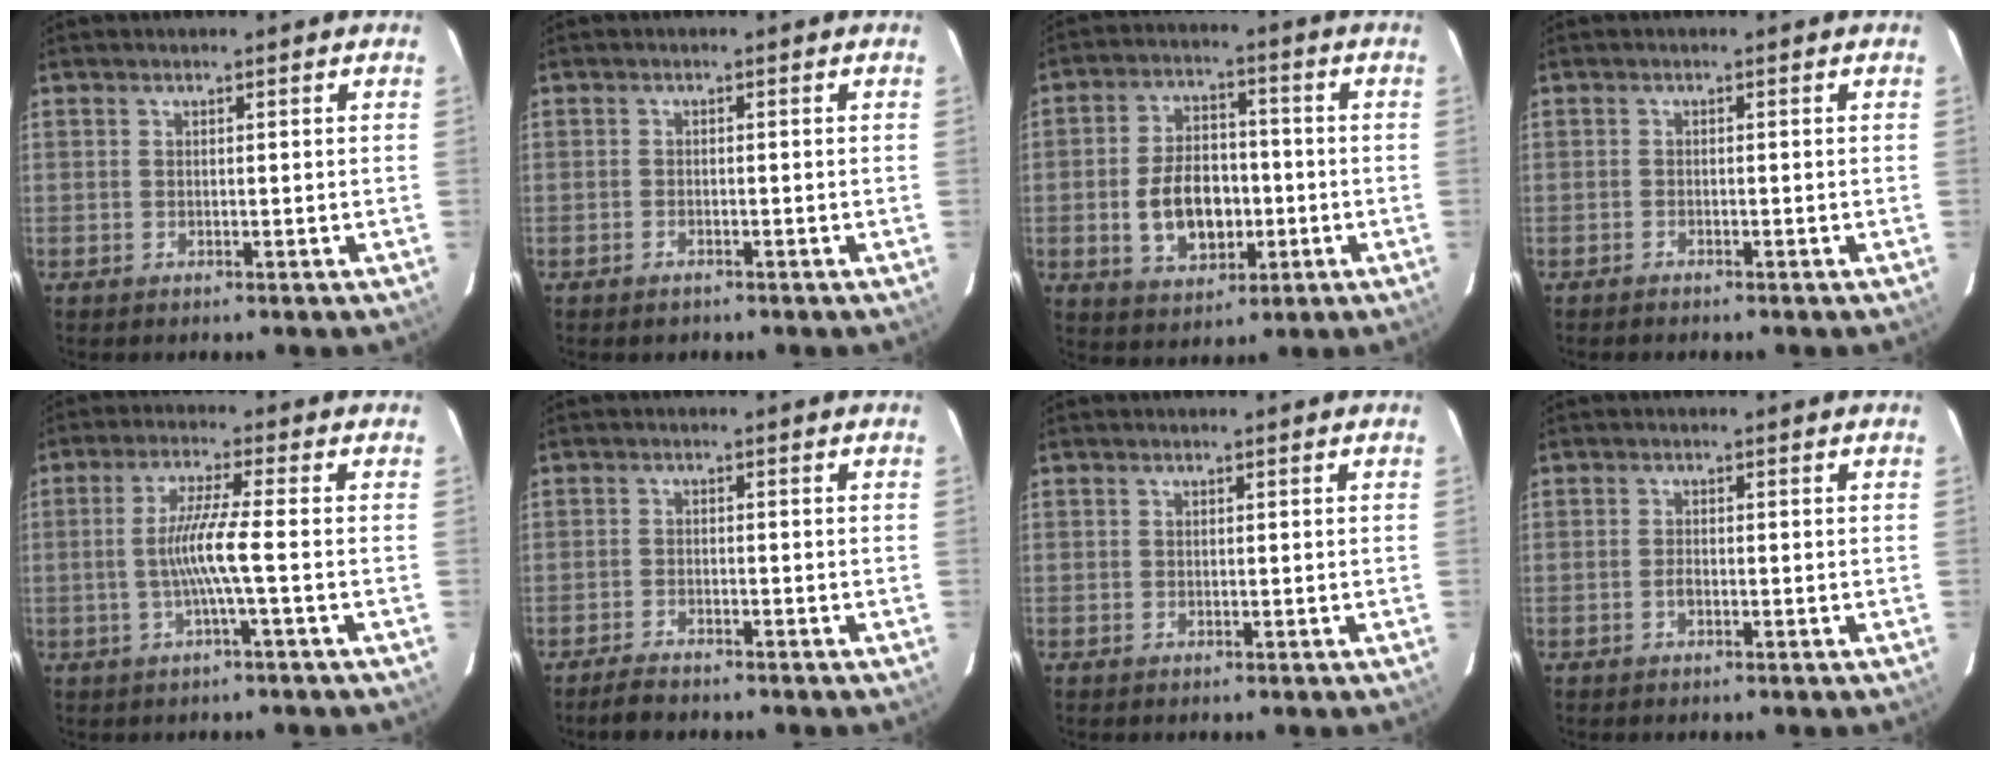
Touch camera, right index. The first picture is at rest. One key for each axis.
{"total": 1.3, "fx": -1.0, "fy": 0.7, "fz": 0.3, "tx": -0.009, "ty": 0.001, "tz": -0.018}
{"total": 11.4, "fx": -2.3, "fy": 7.4, "fz": 8.4, "tx": -0.168, "ty": 0.014, "tz": -0.026}
{"total": 1.1, "fx": -1.1, "fy": 0.2, "fz": 0.3, "tx": -0.015, "ty": 0.000, "tz": -0.020}
{"total": 6.4, "fx": -1.5, "fy": -1.1, "fz": 6.1, "tx": -0.126, "ty": -0.004, "tz": -0.025}
{"total": 3.6, "fx": -3.3, "fy": 0.7, "fz": 1.3, "tx": -0.043, "ty": -0.008, "tz": -0.061}
{"total": 0.0}
{"total": 1.2, "fx": -0.5, "fy": 0.7, "fz": 0.8, "tx": -0.017, "ty": 0.002, "tz": -0.010}